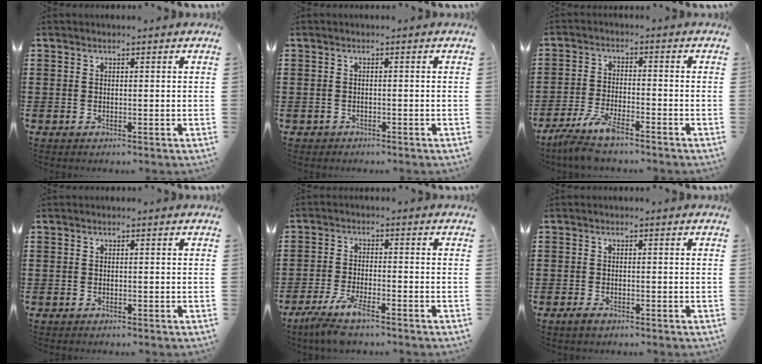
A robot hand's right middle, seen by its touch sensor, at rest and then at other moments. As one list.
[{"total": 0.7, "force": [-0.6, 0.2, -0.1], "torque": [0.000, 0.002, -0.015]}, {"total": 6.0, "force": [-5.0, 0.8, 3.3], "torque": [-0.086, -0.016, -0.100]}, {"total": 0.0}, {"total": 5.6, "force": [-4.4, 0.7, 3.4], "torque": [-0.089, -0.018, -0.088]}, {"total": 1.0, "force": [-0.7, 0.3, 0.7], "torque": [-0.021, -0.005, -0.017]}]